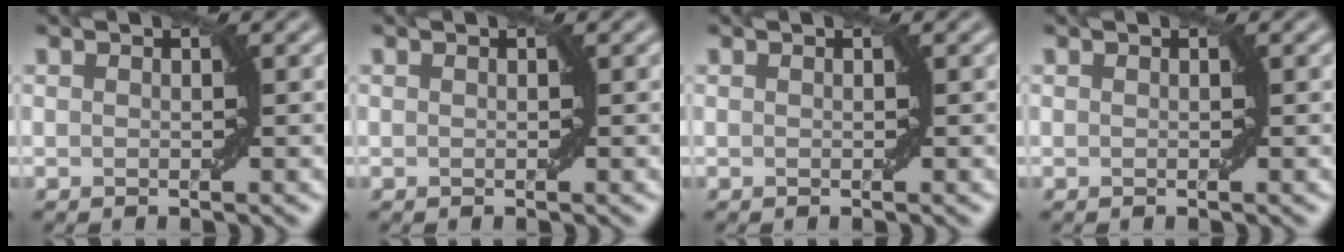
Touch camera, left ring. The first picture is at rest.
{"total": 0.0}
{"total": 0.0}
{"total": 0.0}